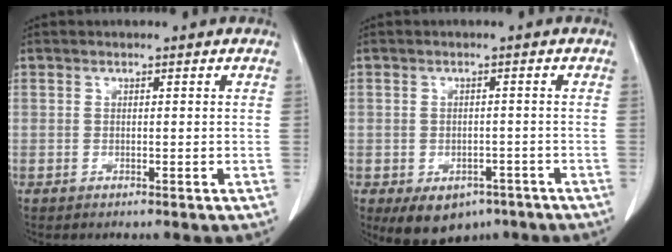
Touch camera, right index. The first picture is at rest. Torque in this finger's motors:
{"motor_torque": [0.27, -0.26, 0.01, 0.00]}